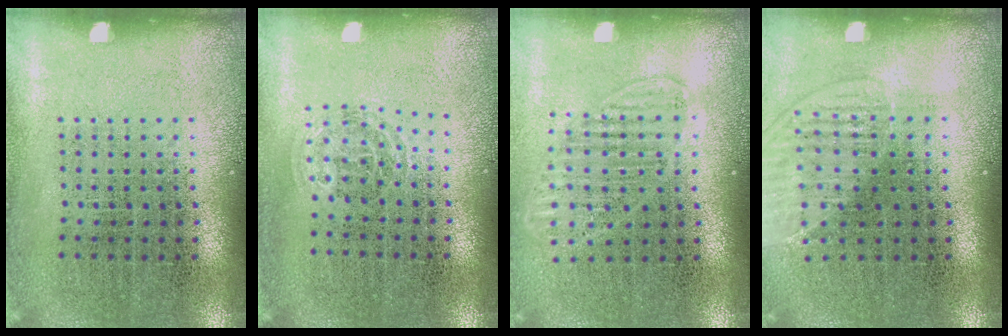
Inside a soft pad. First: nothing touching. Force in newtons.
{"total": 0.8, "press": 0.6, "slide": 0.6}
{"total": 1.4, "press": 1.3, "slide": 0.6}
{"total": 1.4, "press": 1.2, "slide": 0.7}